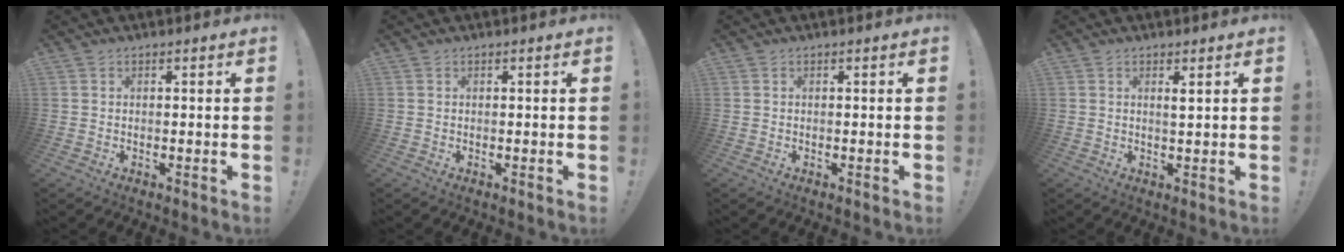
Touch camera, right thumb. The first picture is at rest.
{"total": 0.0}
{"total": 0.0}
{"total": 1.7, "force": [1.0, 0.0, 1.4], "torque": [-0.007, -0.013, 0.011]}